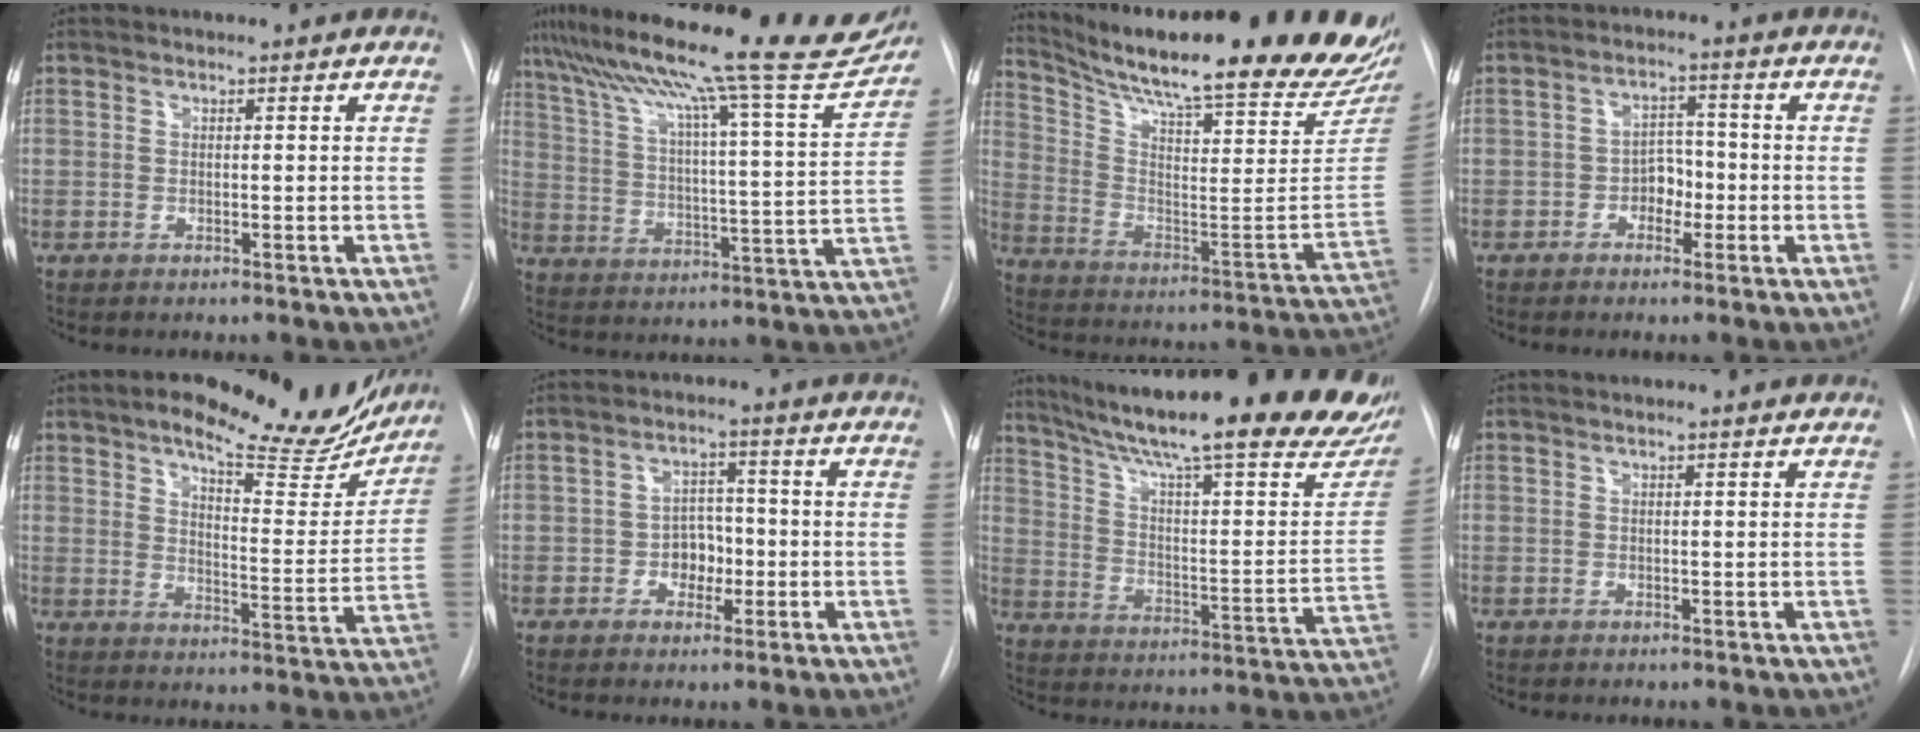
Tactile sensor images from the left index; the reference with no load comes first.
{"total": 27.9, "force": [23.7, 2.1, 14.6], "torque": [-0.244, -0.026, 0.318]}
{"total": 31.8, "force": [26.9, 2.8, 16.8], "torque": [-0.274, -0.096, 0.366]}
{"total": 3.8, "force": [-1.5, 2.6, 2.3], "torque": [-0.032, 0.010, -0.029]}
{"total": 19.6, "force": [16.2, 5.2, 9.6], "torque": [-0.120, -0.026, 0.204]}
{"total": 4.4, "force": [-1.2, 3.3, 2.7], "torque": [-0.040, 0.009, -0.019]}
{"total": 34.2, "force": [27.1, 5.1, 20.2], "torque": [-0.264, -0.061, 0.359]}
{"total": 0.8, "force": [0.7, -0.1, 0.5], "torque": [-0.010, 0.013, 0.012]}